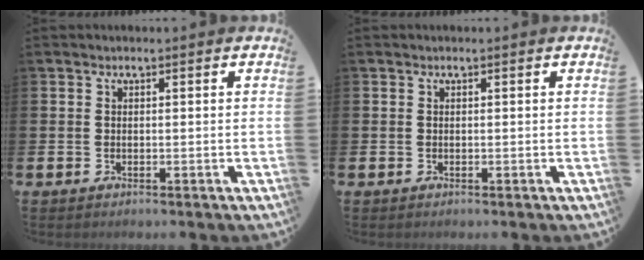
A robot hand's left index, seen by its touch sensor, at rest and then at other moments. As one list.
[{"total": 0.0}]